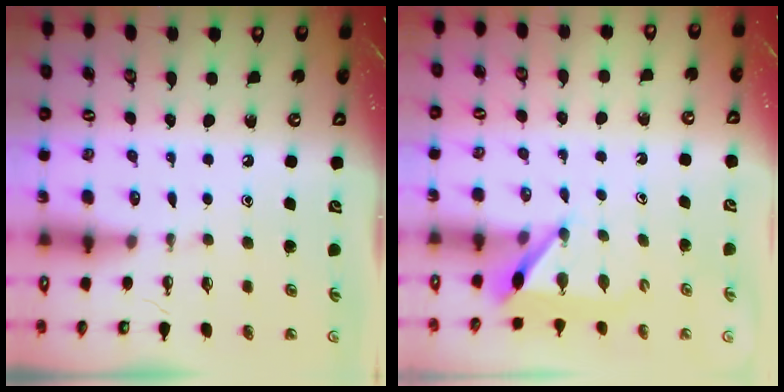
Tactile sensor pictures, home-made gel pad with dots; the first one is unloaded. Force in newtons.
{"total": 5.8, "press": 5.8, "slide": 0.5}